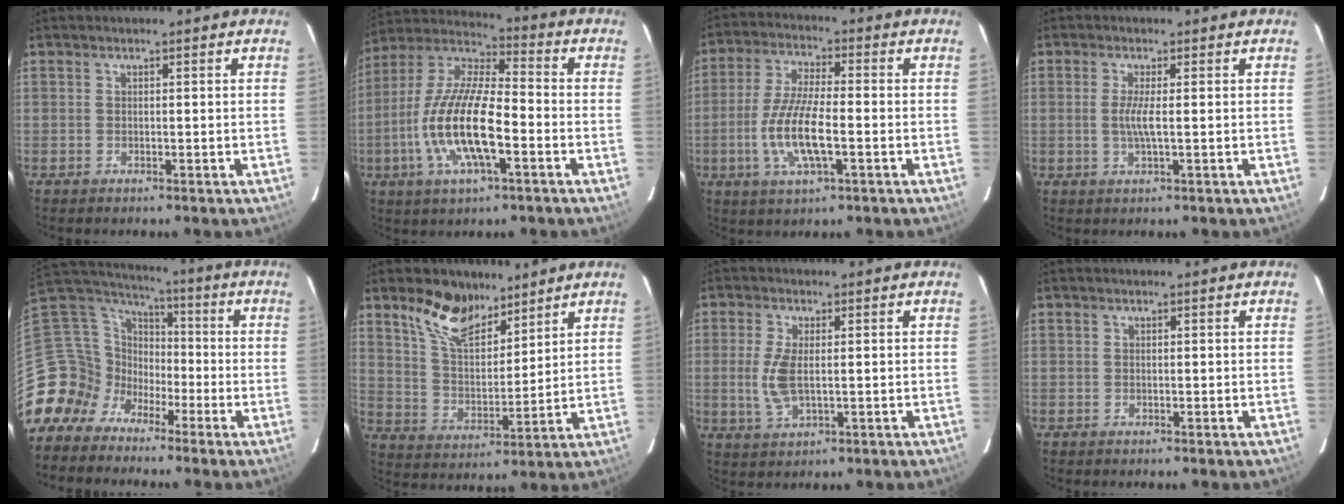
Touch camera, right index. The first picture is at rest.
{"total": 16.9, "force": [-5.1, 5.1, 15.3], "torque": [-0.312, -0.008, -0.105]}
{"total": 11.1, "force": [-2.9, 3.0, 10.3], "torque": [-0.212, -0.006, -0.058]}
{"total": 3.0, "force": [-0.1, -0.1, 2.9], "torque": [-0.060, -0.006, -0.004]}
{"total": 12.6, "force": [-7.2, 10.1, 2.7], "torque": [-0.085, 0.037, -0.156]}
{"total": 11.7, "force": [8.6, 5.2, 6.0], "torque": [-0.111, 0.003, 0.161]}
{"total": 6.0, "force": [-0.1, 2.5, 5.5], "torque": [-0.122, -0.006, 0.000]}
{"total": 0.0}